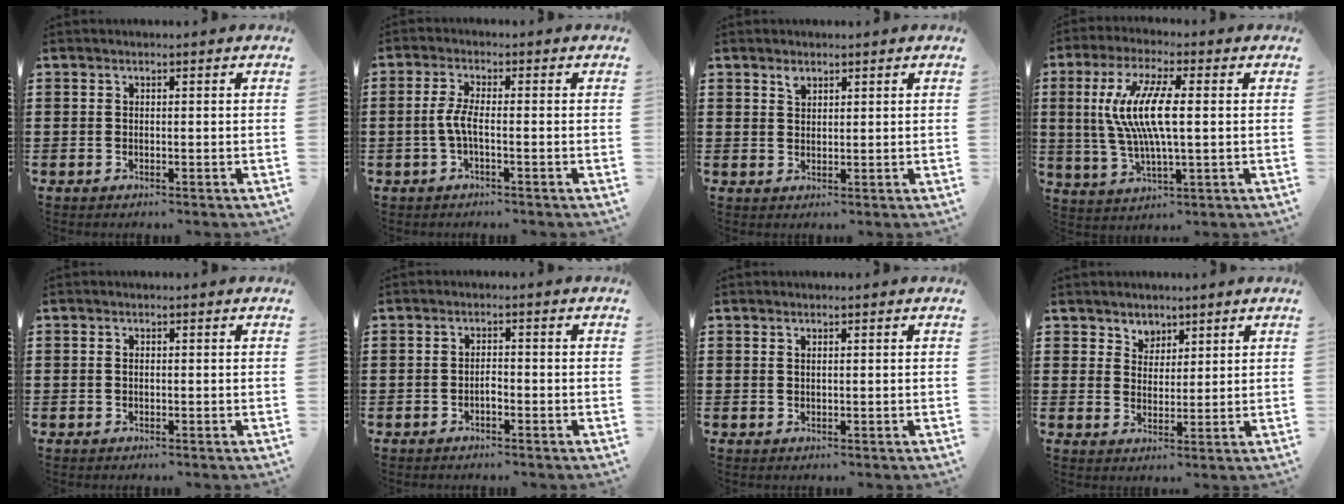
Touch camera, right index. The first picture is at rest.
{"total": 3.4, "force": [-0.9, 0.6, 3.2], "torque": [-0.089, -0.009, -0.028]}
{"total": 1.6, "force": [1.3, 0.8, 0.5], "torque": [-0.005, -0.001, 0.023]}
{"total": 10.2, "force": [1.0, 2.4, 9.9], "torque": [-0.217, -0.009, 0.007]}
{"total": 0.7, "force": [0.0, 0.5, 0.5], "torque": [-0.012, 0.001, 0.001]}
{"total": 1.5, "force": [-0.9, 0.6, 1.1], "torque": [-0.021, 0.002, -0.017]}
{"total": 0.5, "force": [0.3, 0.2, 0.4], "torque": [-0.007, 0.002, 0.006]}
{"total": 3.6, "force": [2.7, 2.4, -0.2], "torque": [-0.012, 0.007, 0.051]}